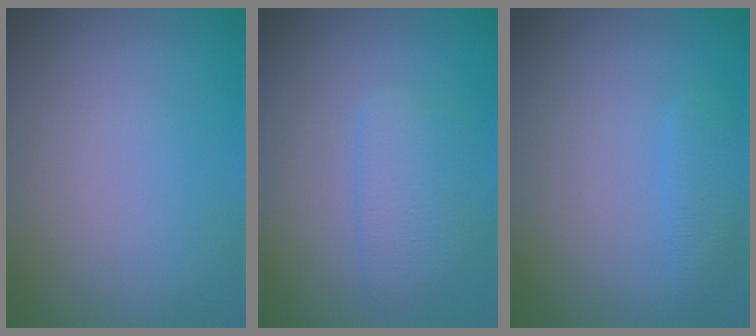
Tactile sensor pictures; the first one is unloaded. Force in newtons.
{"total": 2.4, "press": 2.4, "slide": 0.1}
{"total": 1.4, "press": 1.4, "slide": 0.1}